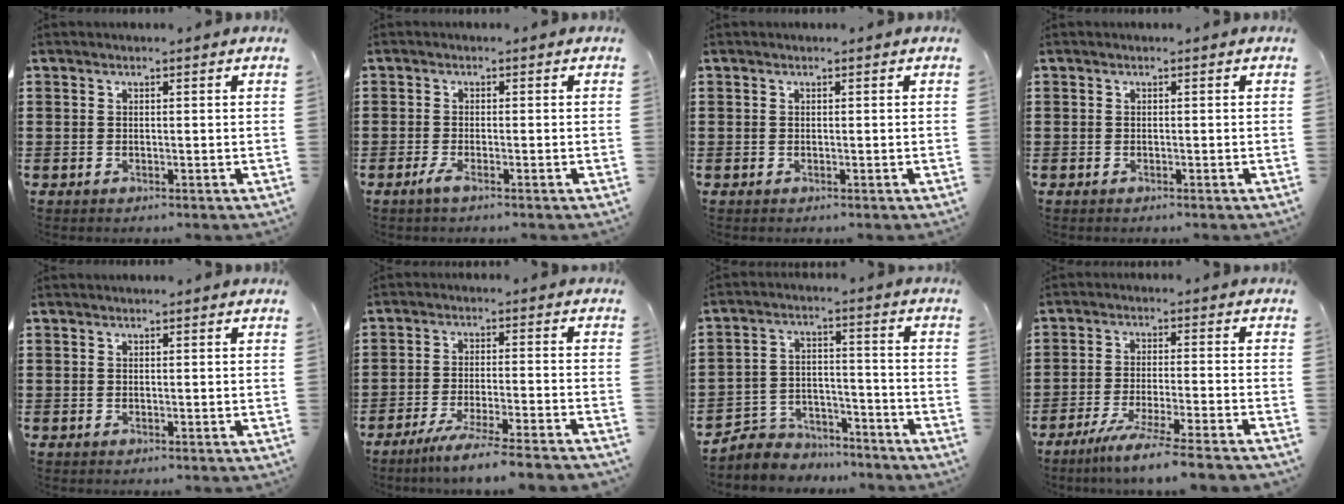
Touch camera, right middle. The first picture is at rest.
{"total": 1.6, "force": [-0.8, 0.2, 1.3], "torque": [-0.031, -0.004, -0.017]}
{"total": 0.0}
{"total": 0.0}
{"total": 0.0}
{"total": 5.7, "force": [-5.1, -0.6, 2.6], "torque": [-0.051, -0.019, -0.097]}
{"total": 5.2, "force": [-4.8, 1.9, 0.2], "torque": [-0.020, 0.009, -0.105]}
{"total": 6.2, "force": [-5.3, -0.7, 3.0], "torque": [-0.056, -0.018, -0.101]}